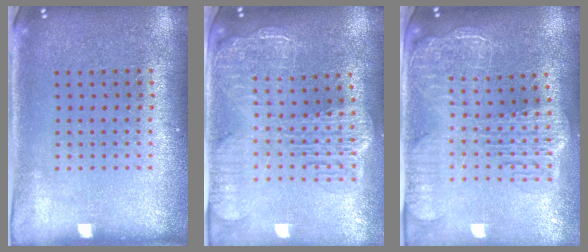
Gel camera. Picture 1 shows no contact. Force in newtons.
{"total": 2.9, "press": 2.4, "slide": 1.7}
{"total": 2.9, "press": 2.4, "slide": 1.7}